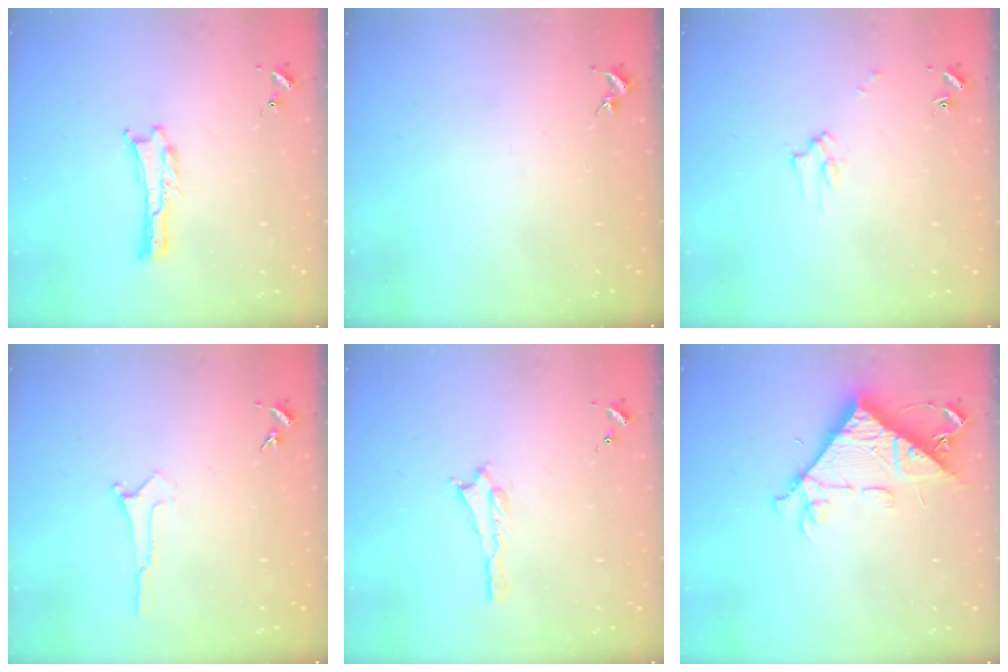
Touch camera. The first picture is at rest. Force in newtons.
{"total": 0.0}
{"total": 2.2, "press": 2.2, "slide": 0.2}
{"total": 0.0}
{"total": 0.6, "press": 0.6, "slide": 0.2}
{"total": 9.8, "press": 9.7, "slide": 1.2}